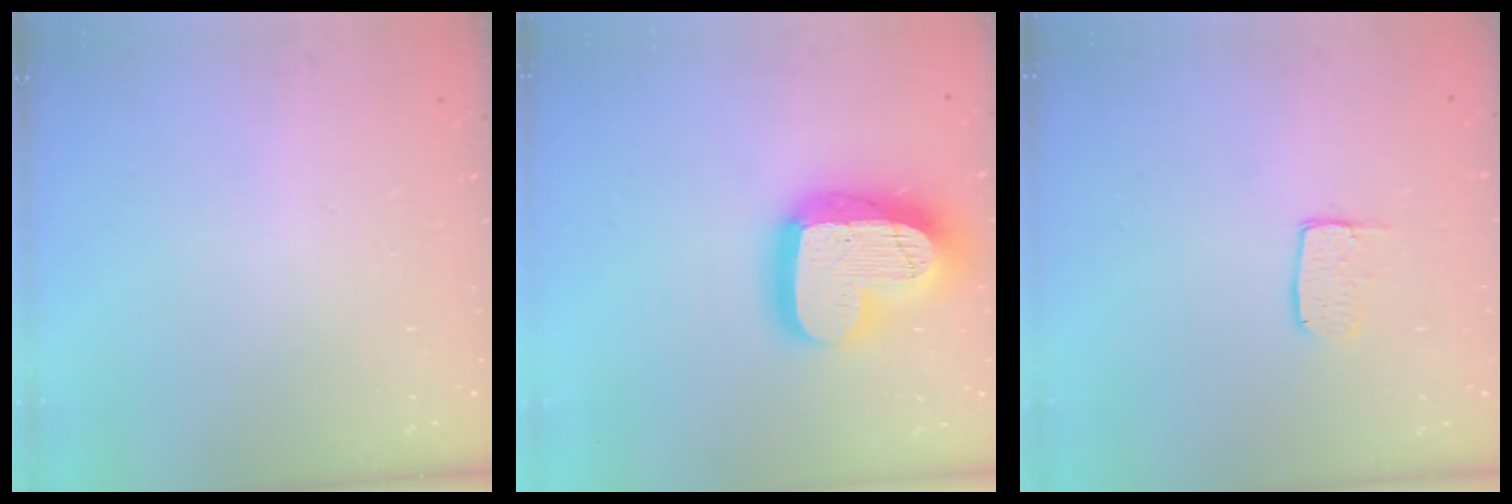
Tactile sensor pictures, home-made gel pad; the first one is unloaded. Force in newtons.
{"total": 23.3, "press": 23.3, "slide": 1.9}
{"total": 5.8, "press": 5.8, "slide": 0.4}